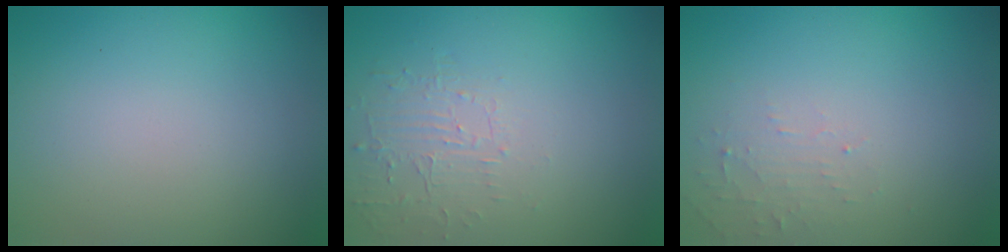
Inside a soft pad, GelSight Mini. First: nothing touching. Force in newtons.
{"total": 1.6, "press": 0.3, "slide": 1.6}
{"total": 1.2, "press": 1.2, "slide": 0.3}